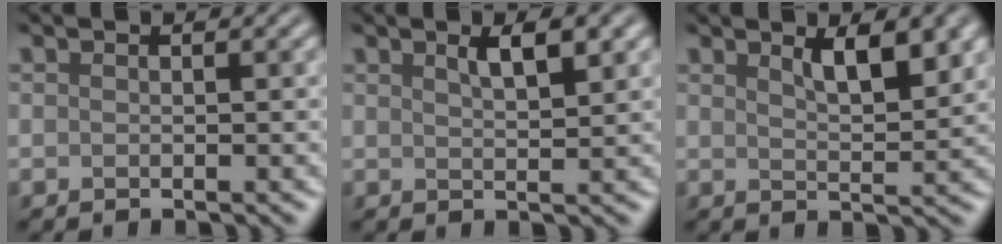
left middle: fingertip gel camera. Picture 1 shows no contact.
{"total": 2.9, "force": [1.6, 0.8, 2.2], "torque": [-0.029, 0.004, 0.027]}
{"total": 3.8, "force": [2.0, 1.1, 3.0], "torque": [-0.045, -0.001, 0.035]}